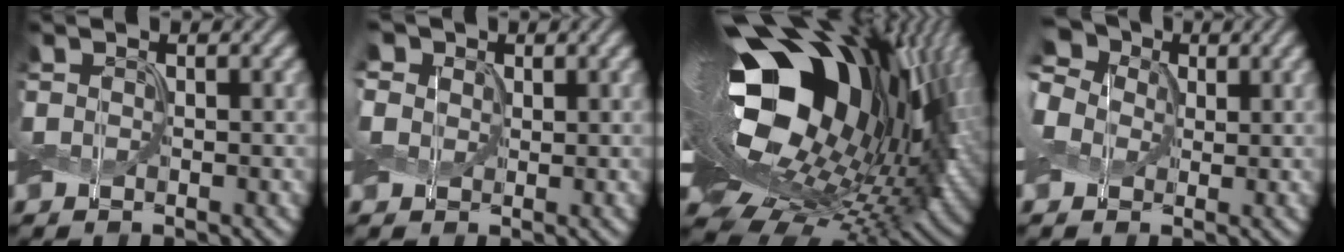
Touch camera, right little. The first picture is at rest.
{"total": 5.0, "force": [2.7, 3.6, 2.2], "torque": [-0.067, 0.007, 0.033]}
{"total": 20.9, "force": [5.1, 11.8, 16.6], "torque": [-0.300, -0.024, 0.097]}
{"total": 6.5, "force": [1.6, 5.2, 3.6], "torque": [-0.086, 0.034, 0.006]}